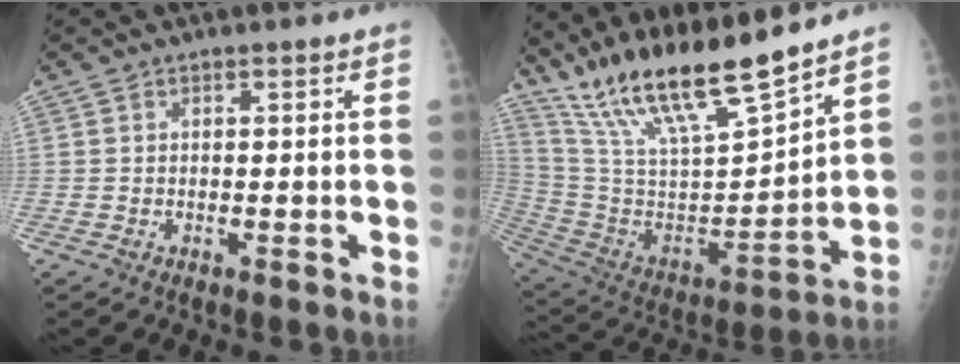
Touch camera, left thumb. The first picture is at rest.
{"total": 20.5, "force": [16.7, 2.5, 11.6], "torque": [-0.190, -0.074, 0.318]}